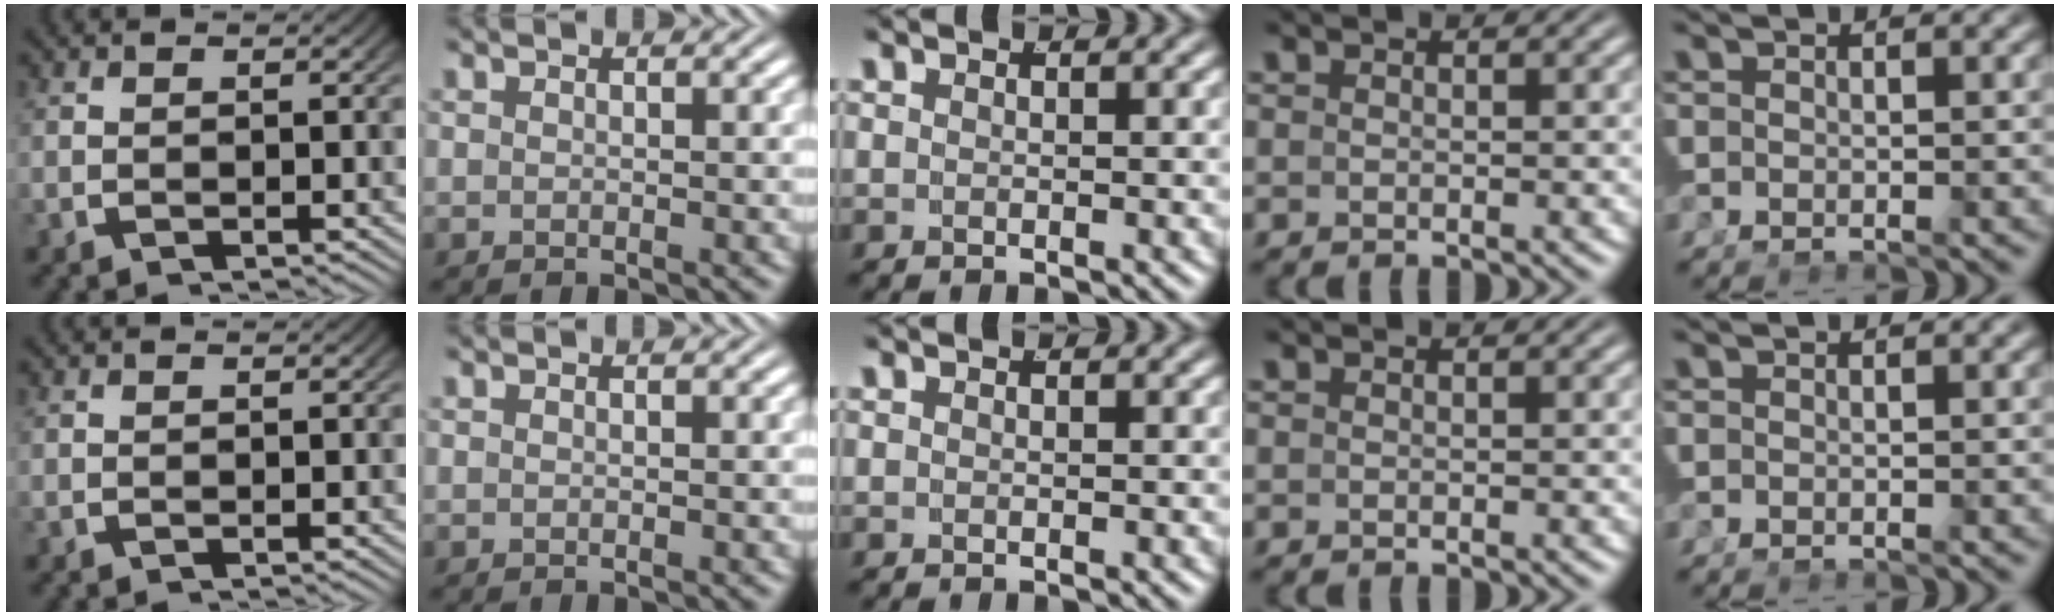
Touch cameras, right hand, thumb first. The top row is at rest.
{}